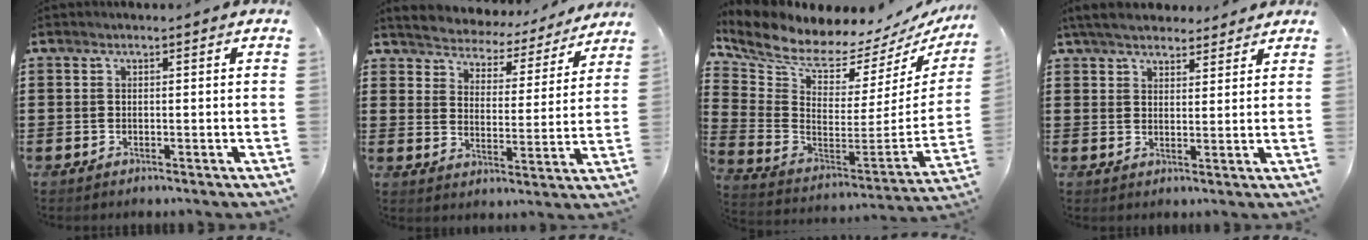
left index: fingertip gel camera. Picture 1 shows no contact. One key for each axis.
{"total": 3.4, "fx": 3.4, "fy": 0.2, "fz": -0.6, "tx": -0.014, "ty": -0.037, "tz": 0.050}
{"total": 6.1, "fx": 5.6, "fy": 1.5, "fz": 1.9, "tx": -0.076, "ty": -0.068, "tz": 0.091}
{"total": 5.1, "fx": 4.6, "fy": 1.4, "fz": 1.6, "tx": -0.046, "ty": -0.006, "tz": 0.087}